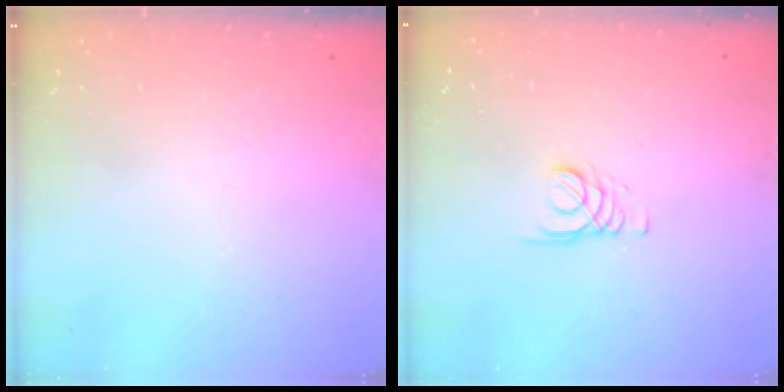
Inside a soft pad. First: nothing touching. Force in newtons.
{"total": 1.8, "press": 1.8, "slide": 0.2}